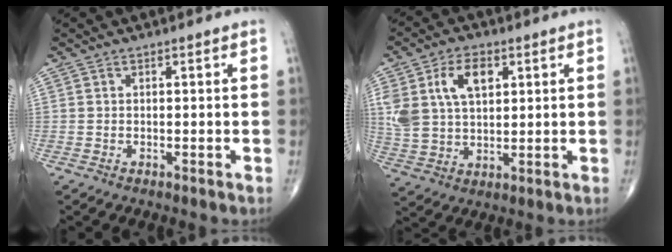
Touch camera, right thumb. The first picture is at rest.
{"total": 12.6, "force": [4.3, 7.6, 9.1], "torque": [-0.168, -0.001, 0.089]}